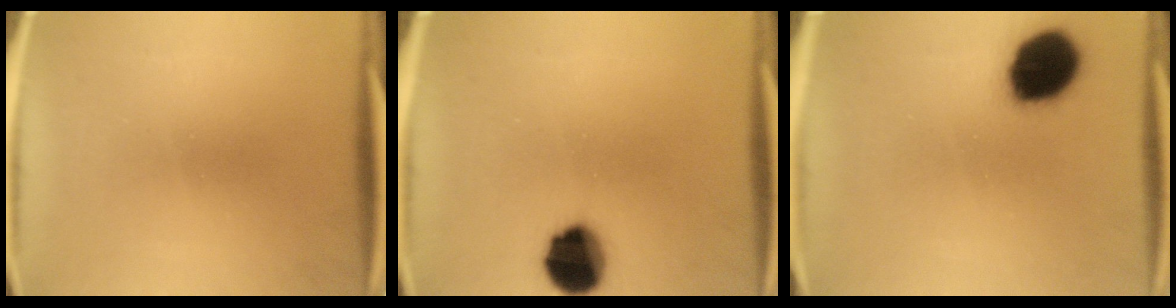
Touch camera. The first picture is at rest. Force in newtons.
{"total": 11.6}
{"total": 15.5}